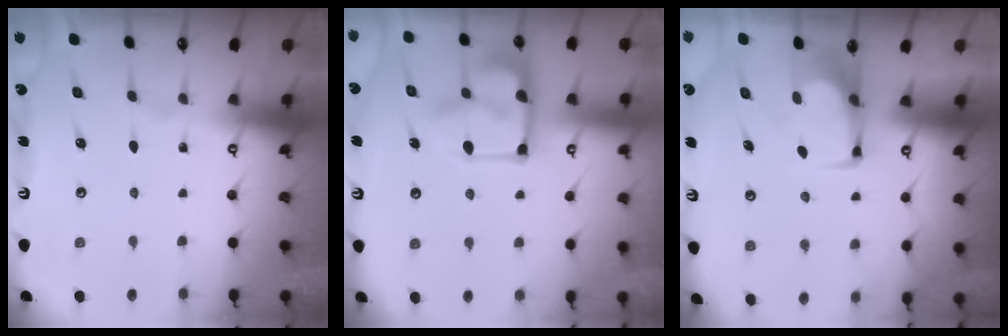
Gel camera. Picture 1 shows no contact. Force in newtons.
{"total": 11.4, "press": 11.4, "slide": 1.3}
{"total": 1.7, "press": 1.5, "slide": 0.7}